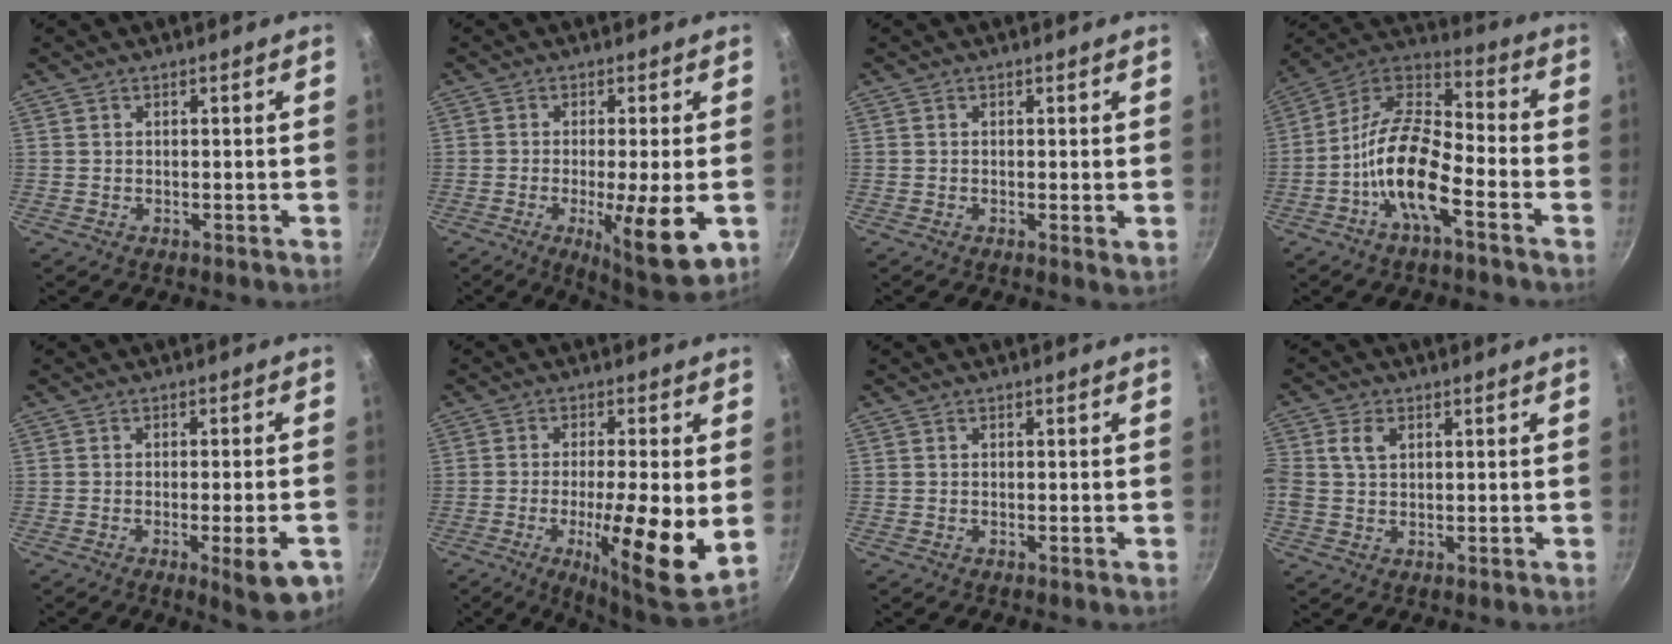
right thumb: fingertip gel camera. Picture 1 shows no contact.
{"total": 11.8, "force": [-2.9, 2.2, 11.3], "torque": [-0.174, -0.008, -0.038]}
{"total": 1.3, "force": [0.0, 0.2, 1.2], "torque": [-0.019, -0.009, -0.003]}
{"total": 15.1, "force": [-6.2, 5.7, 12.6], "torque": [-0.232, 0.052, -0.139]}
{"total": 8.1, "force": [-3.5, 1.7, 7.1], "torque": [-0.078, 0.005, -0.042]}
{"total": 15.5, "force": [-2.4, 3.0, 15.0], "torque": [-0.223, -0.017, -0.042]}
{"total": 0.0}
{"total": 4.9, "force": [1.3, 3.4, 3.2], "torque": [-0.060, 0.005, 0.020]}